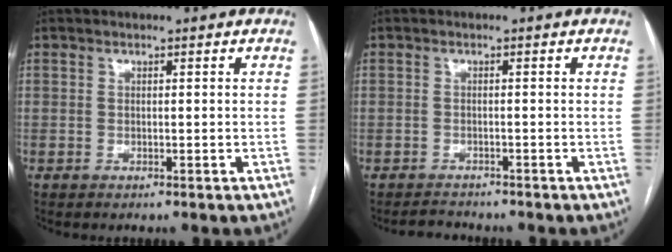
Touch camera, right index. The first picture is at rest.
{"total": 2.0, "force": [-1.8, 0.6, -0.2], "torque": [-0.002, -0.006, -0.027]}